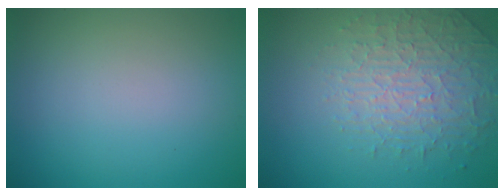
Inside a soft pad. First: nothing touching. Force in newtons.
{"total": 4.0, "press": 3.5, "slide": 2.0}